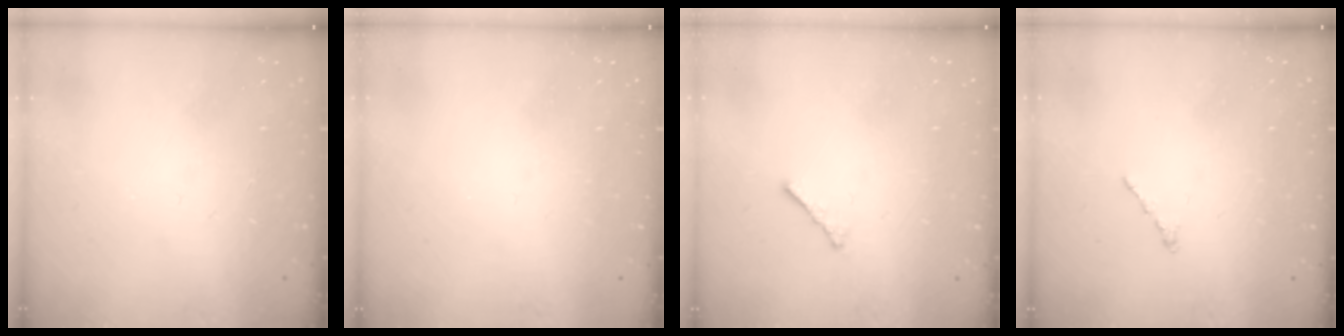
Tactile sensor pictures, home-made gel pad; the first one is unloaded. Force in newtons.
{"total": 1.3, "press": 1.3, "slide": 0.2}
{"total": 1.7, "press": 1.6, "slide": 0.5}
{"total": 0.0}